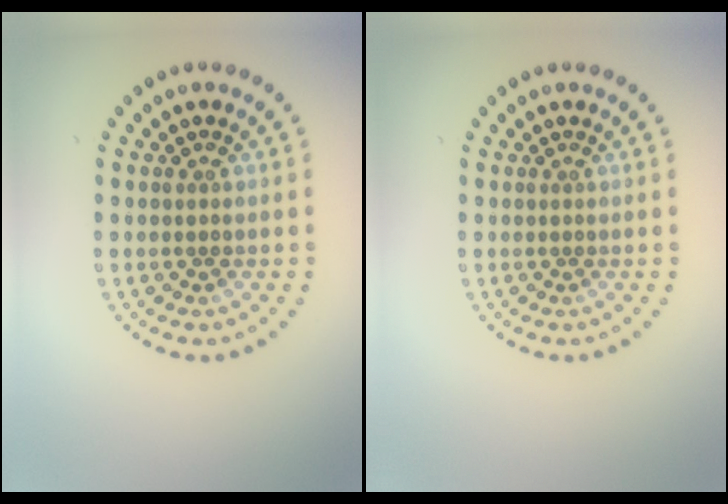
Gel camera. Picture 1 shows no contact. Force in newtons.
{"total": 0.0}